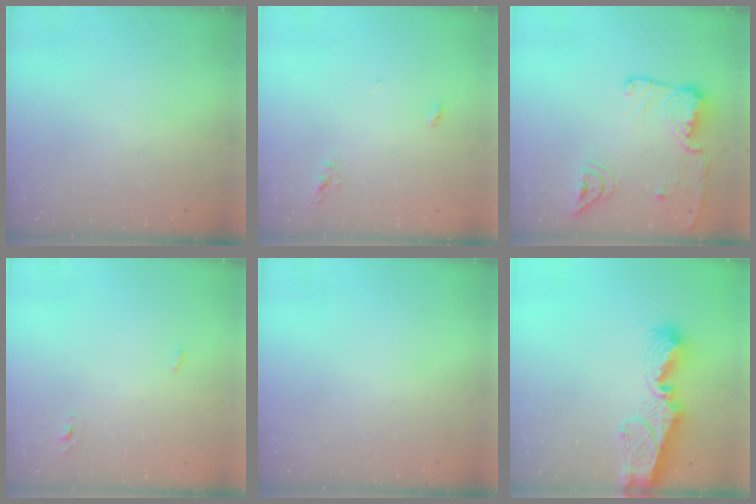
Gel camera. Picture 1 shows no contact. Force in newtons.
{"total": 3.8, "press": 3.8, "slide": 0.1}
{"total": 15.4, "press": 15.3, "slide": 1.9}
{"total": 2.7, "press": 2.6, "slide": 0.8}
{"total": 0.0}
{"total": 12.9, "press": 12.9, "slide": 1.4}